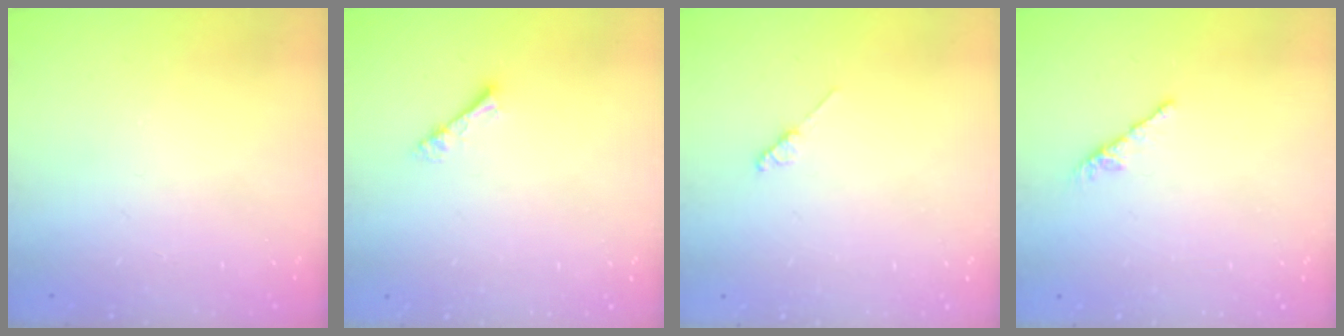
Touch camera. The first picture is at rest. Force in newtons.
{"total": 2.3, "press": 2.3, "slide": 0.3}
{"total": 2.0, "press": 1.9, "slide": 0.3}
{"total": 0.0}